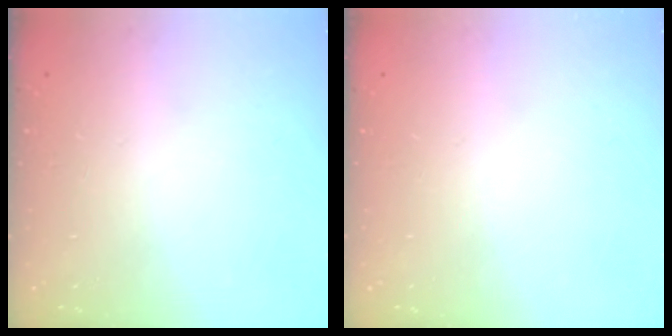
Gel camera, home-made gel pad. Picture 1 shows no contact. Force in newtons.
{"total": 0.0}